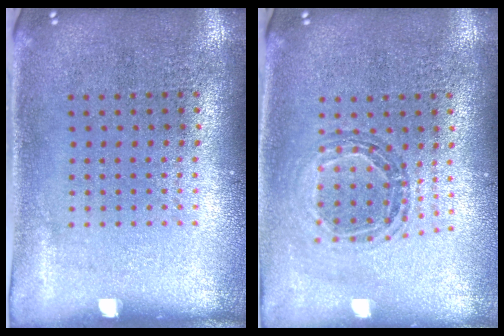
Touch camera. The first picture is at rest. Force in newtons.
{"total": 0.5, "press": 0.5, "slide": 0.0}